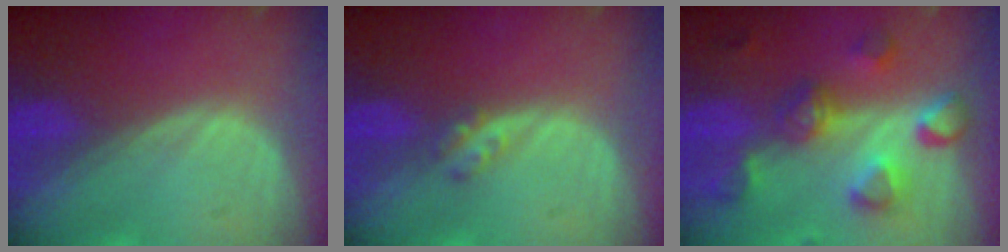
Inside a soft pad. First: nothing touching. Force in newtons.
{"total": 2.3, "press": 2.0, "slide": 1.2}
{"total": 8.2, "press": 8.0, "slide": 1.9}